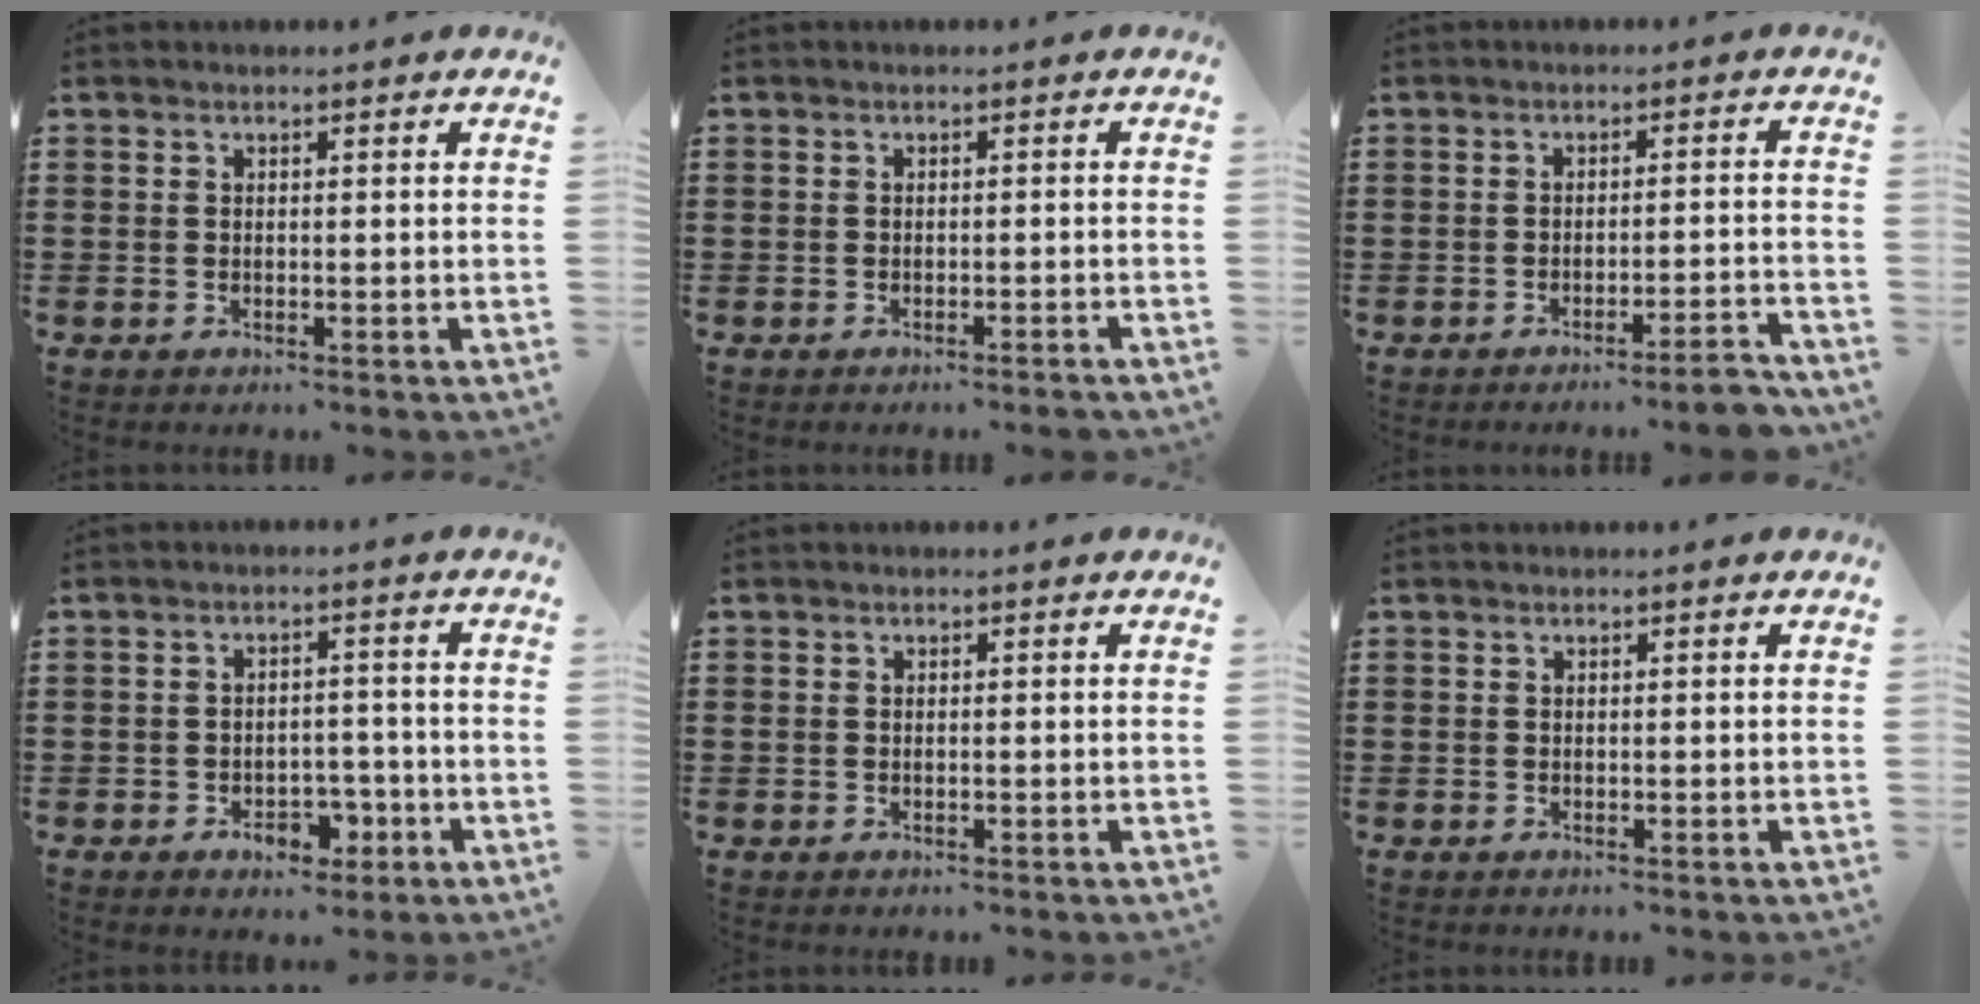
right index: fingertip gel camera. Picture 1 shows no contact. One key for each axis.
{"total": 0.9, "fx": -0.8, "fy": -0.3, "fz": 0.4, "tx": -0.009, "ty": -0.003, "tz": -0.014}
{"total": 3.9, "fx": -3.3, "fy": -0.3, "fz": 2.0, "tx": -0.034, "ty": -0.013, "tz": -0.062}
{"total": 4.8, "fx": -2.4, "fy": 3.0, "fz": 2.8, "tx": -0.036, "ty": 0.006, "tz": -0.044}
{"total": 0.0}
{"total": 0.0}